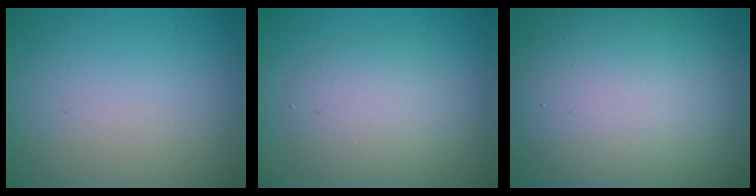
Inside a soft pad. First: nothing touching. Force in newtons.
{"total": 3.9, "press": 3.9, "slide": 0.2}
{"total": 16.5, "press": 16.4, "slide": 1.1}